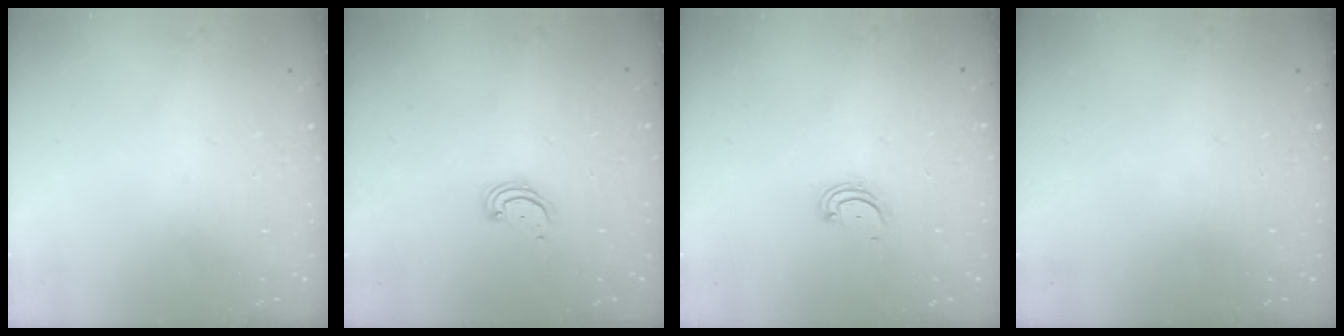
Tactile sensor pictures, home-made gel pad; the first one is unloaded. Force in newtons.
{"total": 2.3, "press": 2.2, "slide": 0.2}
{"total": 2.9, "press": 2.9, "slide": 0.3}
{"total": 0.0}